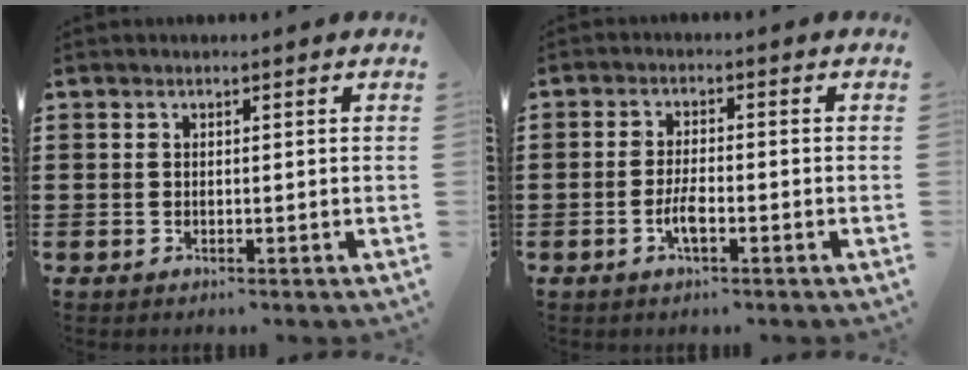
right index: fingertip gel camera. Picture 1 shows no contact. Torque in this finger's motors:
{"motor_torque": [2.14, 0.00, 0.13, 0.04]}